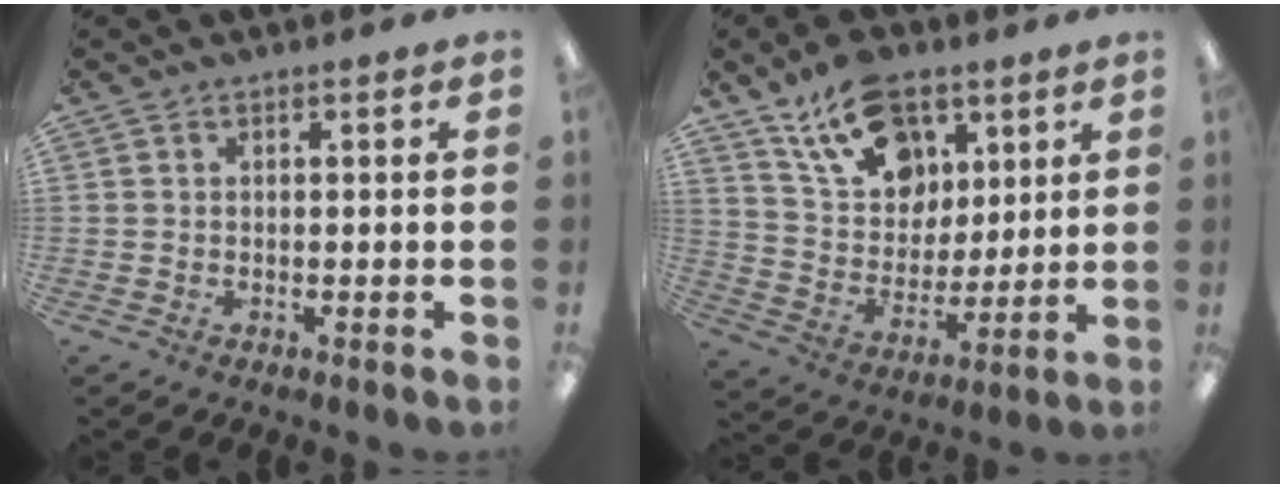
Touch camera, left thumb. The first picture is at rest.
{"total": 16.9, "force": [9.9, 11.1, 8.0], "torque": [-0.125, -0.045, 0.185]}